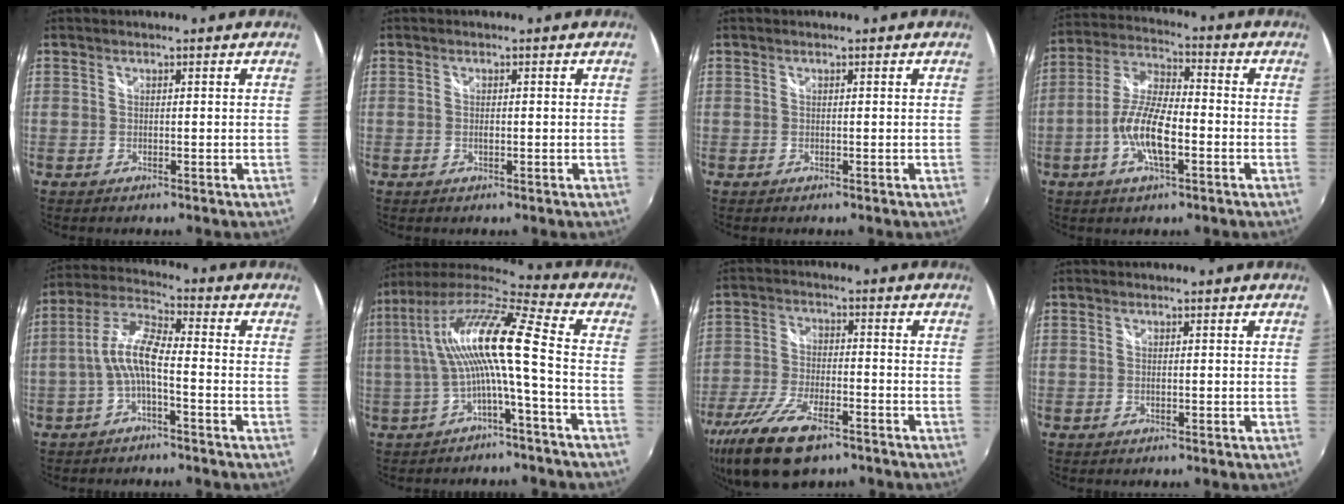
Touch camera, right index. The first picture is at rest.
{"total": 0.7, "force": [-0.2, 0.4, 0.5], "torque": [-0.010, 0.000, -0.004]}
{"total": 0.0}
{"total": 11.0, "force": [-3.6, 3.8, 9.7], "torque": [-0.205, 0.004, -0.071]}
{"total": 7.4, "force": [-2.3, 1.9, 6.7], "torque": [-0.156, 0.017, -0.044]}
{"total": 13.1, "force": [-1.2, 0.2, 13.1], "torque": [-0.247, 0.013, -0.021]}
{"total": 15.4, "force": [-10.3, 6.0, 9.8], "torque": [-0.222, -0.040, -0.190]}
{"total": 0.0}